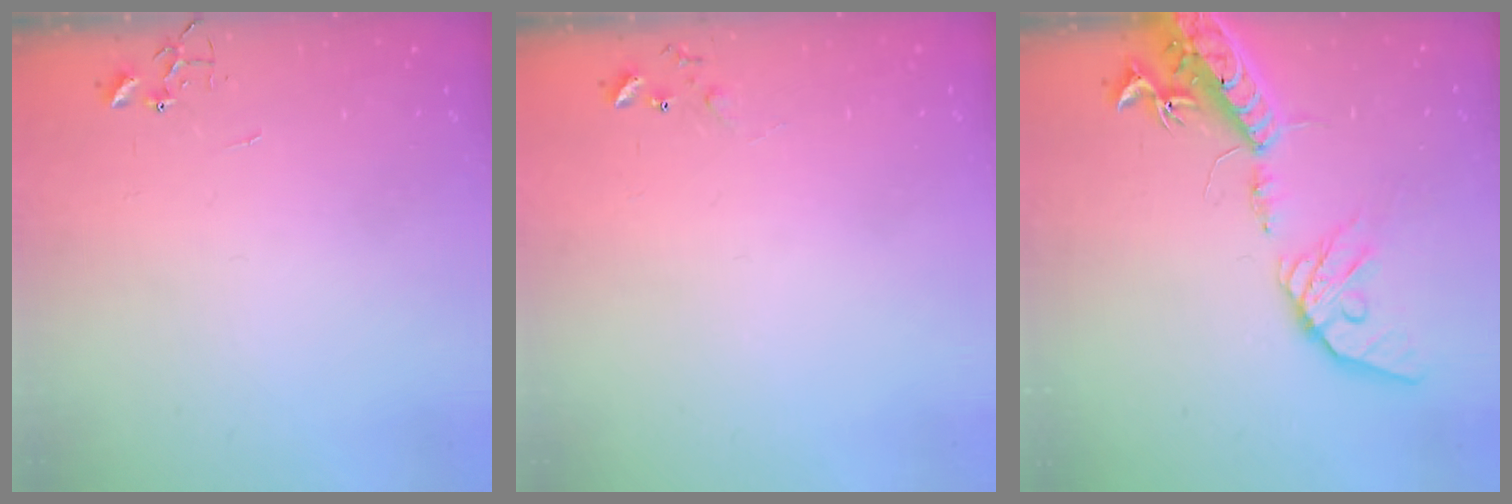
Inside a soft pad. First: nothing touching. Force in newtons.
{"total": 5.1, "press": 5.0, "slide": 0.8}
{"total": 18.0, "press": 17.7, "slide": 3.3}